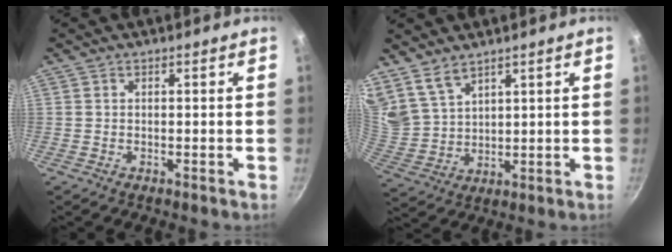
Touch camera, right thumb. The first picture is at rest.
{"total": 8.1, "force": [6.3, 3.8, 3.4], "torque": [-0.055, -0.030, 0.144]}